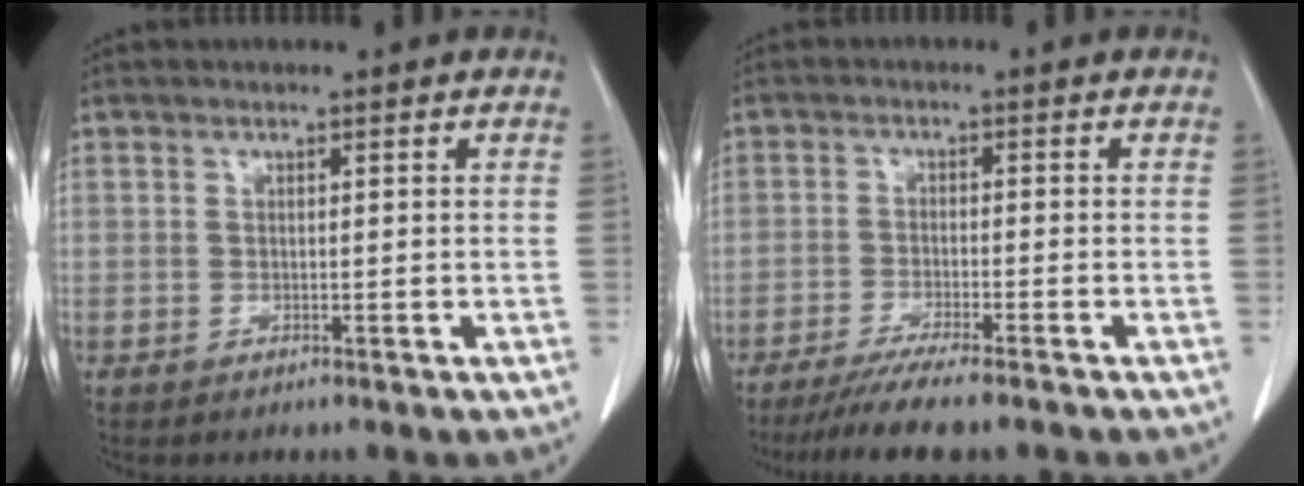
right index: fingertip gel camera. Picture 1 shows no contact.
{"total": 8.0, "force": [-6.5, -0.1, 4.6], "torque": [-0.066, -0.020, -0.104]}